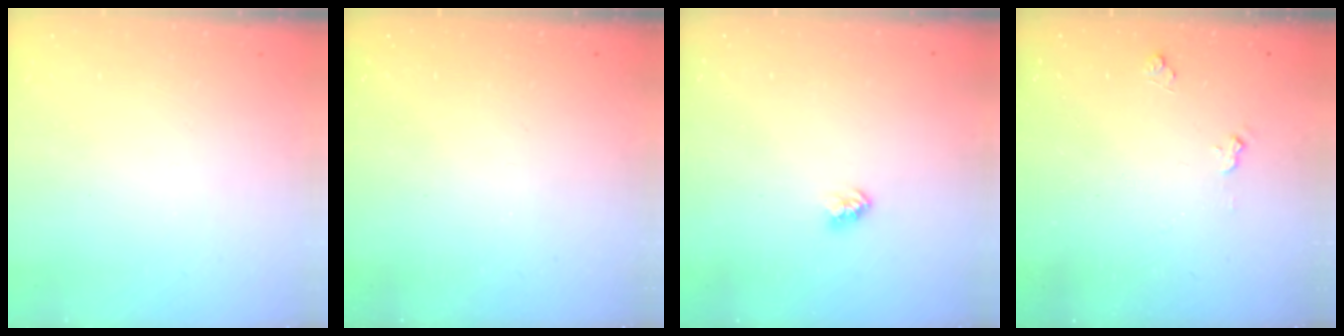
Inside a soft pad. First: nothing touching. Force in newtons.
{"total": 0.0}
{"total": 2.3, "press": 2.3, "slide": 0.1}
{"total": 4.7, "press": 4.7, "slide": 0.5}